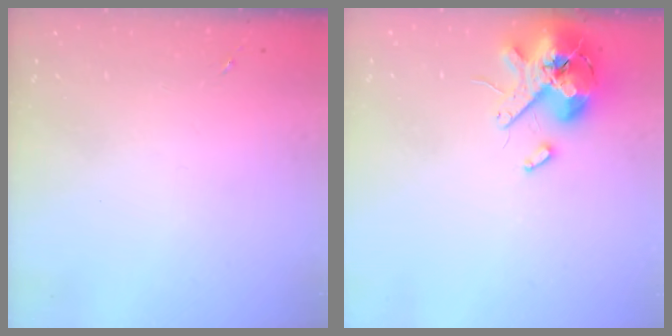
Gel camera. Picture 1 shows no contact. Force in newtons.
{"total": 13.6, "press": 13.5, "slide": 2.2}